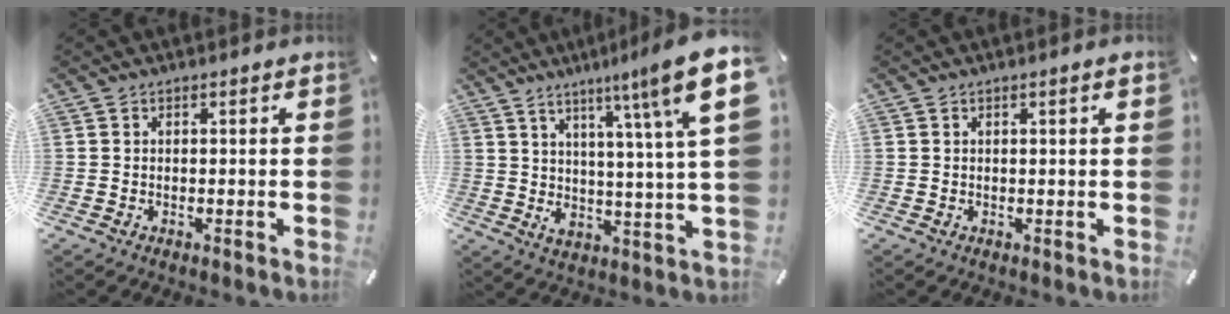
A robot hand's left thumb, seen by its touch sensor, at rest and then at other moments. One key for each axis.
{"total": 15.8, "fx": 8.1, "fy": 1.4, "fz": 13.5, "tx": -0.208, "ty": -0.050, "tz": 0.112}
{"total": 1.0, "fx": 0.3, "fy": 0.0, "fz": 1.0, "tx": -0.017, "ty": -0.001, "tz": 0.004}